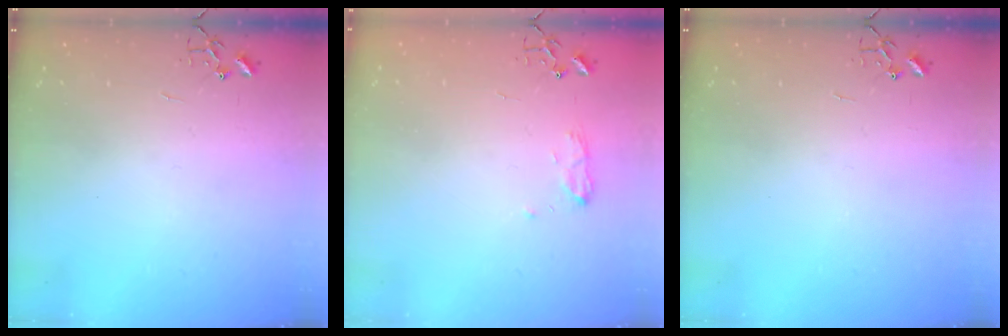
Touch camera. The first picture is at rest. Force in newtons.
{"total": 8.0, "press": 8.0, "slide": 0.8}
{"total": 0.0}